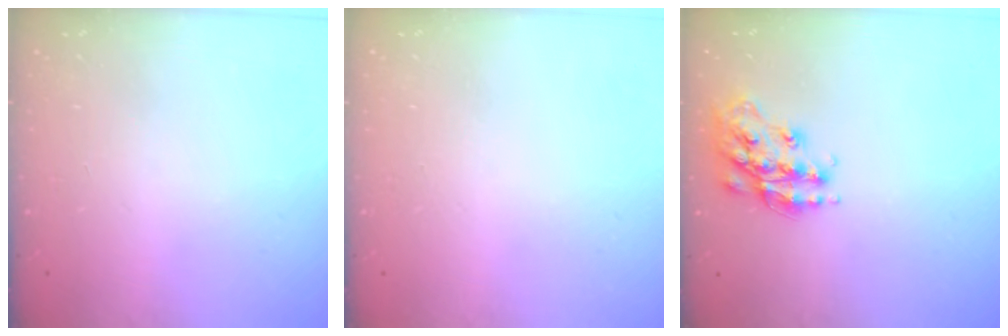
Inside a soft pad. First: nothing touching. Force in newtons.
{"total": 0.0}
{"total": 15.9, "press": 15.9, "slide": 0.9}